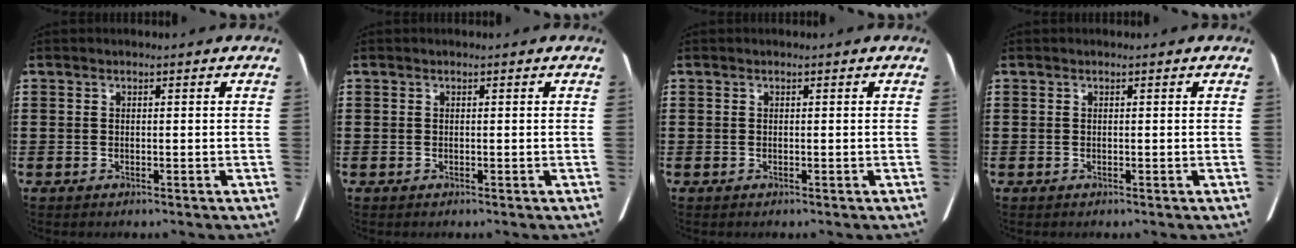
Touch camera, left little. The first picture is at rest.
{"total": 0.0}
{"total": 0.0}
{"total": 0.0}